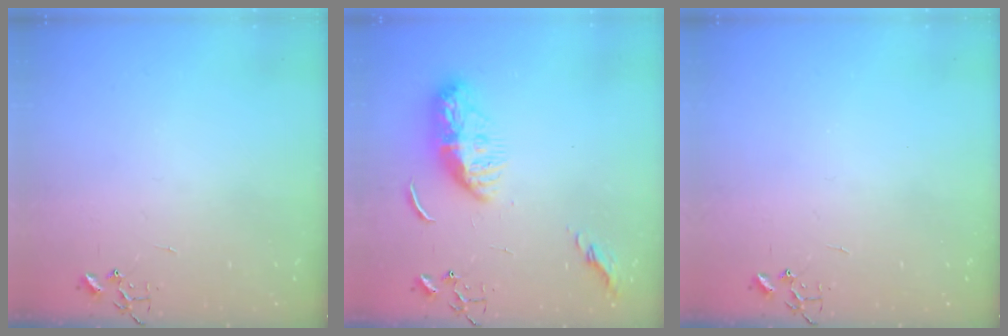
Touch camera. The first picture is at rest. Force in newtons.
{"total": 11.4, "press": 11.3, "slide": 0.9}
{"total": 0.0}